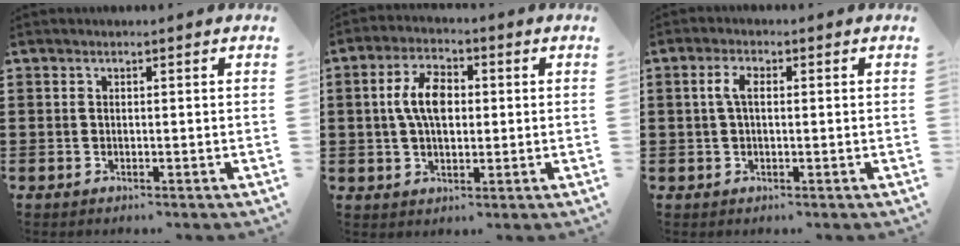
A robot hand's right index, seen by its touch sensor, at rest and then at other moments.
{"total": 7.0, "force": [0.7, 3.6, 5.9], "torque": [-0.126, 0.013, 0.008]}
{"total": 2.9, "force": [0.3, 1.2, 2.7], "torque": [-0.062, 0.004, 0.001]}